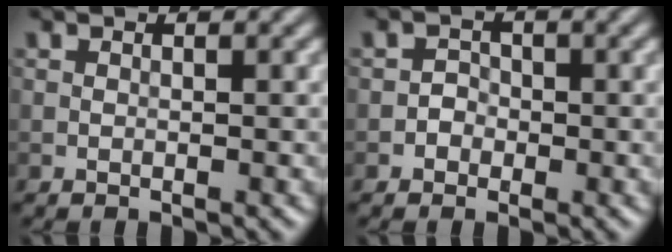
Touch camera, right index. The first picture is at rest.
{"total": 1.2, "force": [-0.5, 1.1, 0.1], "torque": [0.008, 0.003, -0.010]}